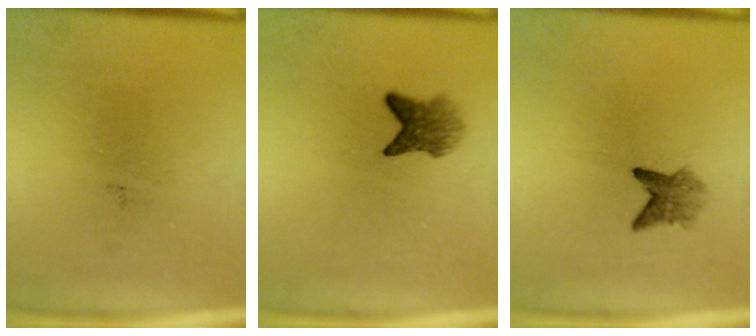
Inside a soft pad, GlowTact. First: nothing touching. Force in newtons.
{"total": 3.7}
{"total": 2.6}